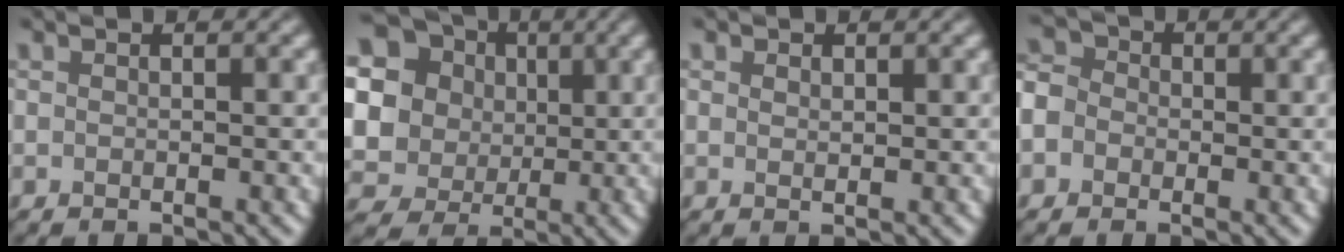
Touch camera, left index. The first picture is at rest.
{"total": 19.3, "force": [4.6, 17.3, 7.0], "torque": [-0.215, 0.011, 0.062]}
{"total": 0.7, "force": [0.5, 0.4, 0.4], "torque": [-0.006, -0.002, 0.009]}
{"total": 4.3, "force": [-0.7, 3.9, 1.8], "torque": [-0.032, 0.019, -0.036]}